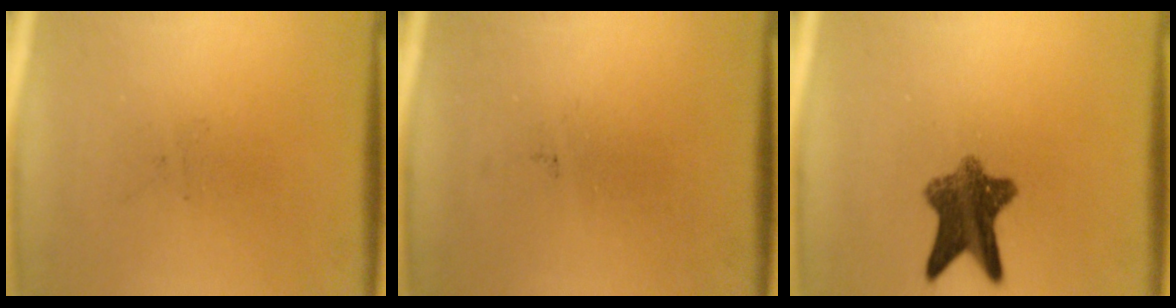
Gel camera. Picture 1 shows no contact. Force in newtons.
{"total": 0.0}
{"total": 8.2}